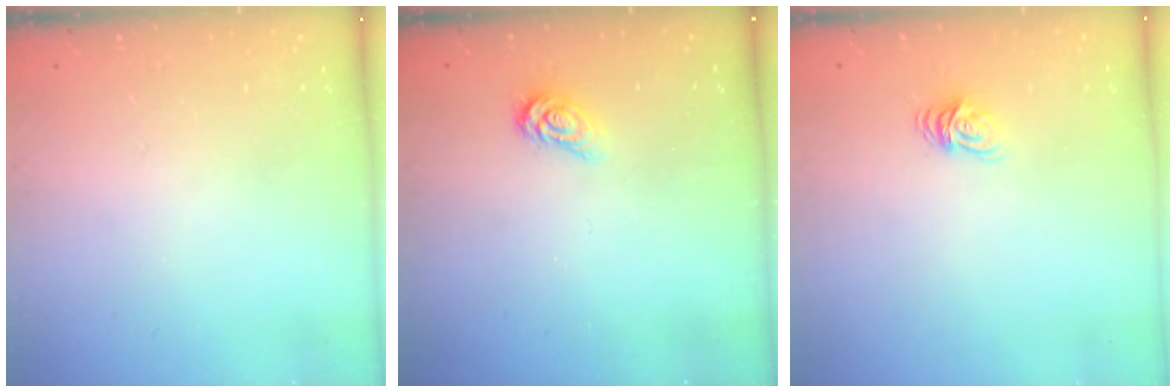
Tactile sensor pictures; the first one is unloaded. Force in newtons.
{"total": 3.4, "press": 3.4, "slide": 0.3}
{"total": 5.5, "press": 5.4, "slide": 0.6}